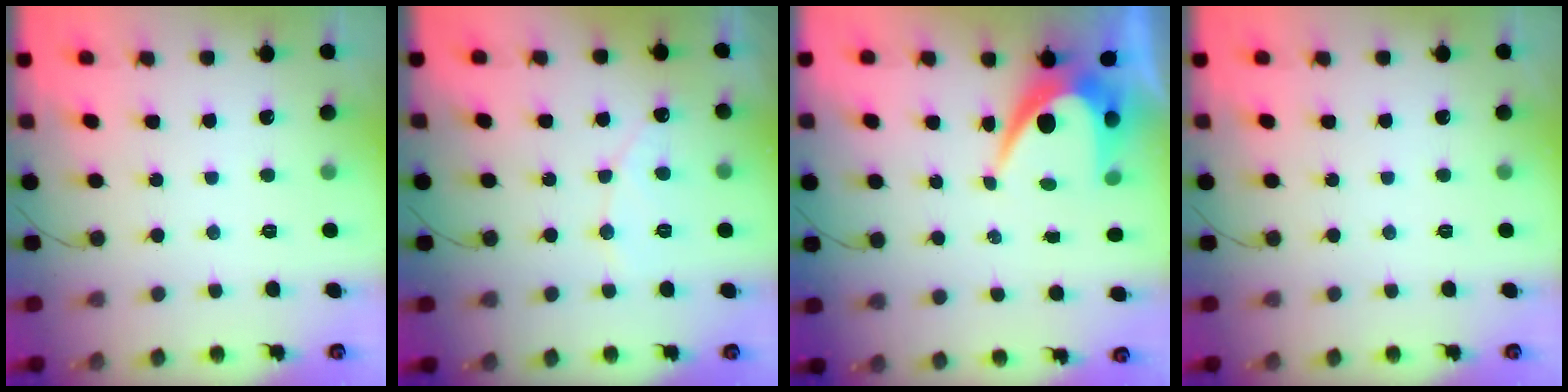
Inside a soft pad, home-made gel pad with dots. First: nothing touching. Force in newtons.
{"total": 6.4, "press": 6.3, "slide": 0.4}
{"total": 8.0, "press": 7.9, "slide": 0.7}
{"total": 0.0}